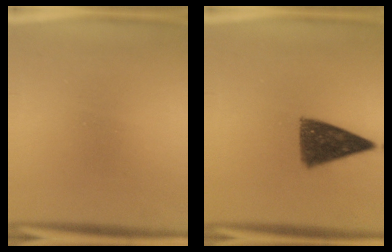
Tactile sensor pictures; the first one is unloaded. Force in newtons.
{"total": 9.8}